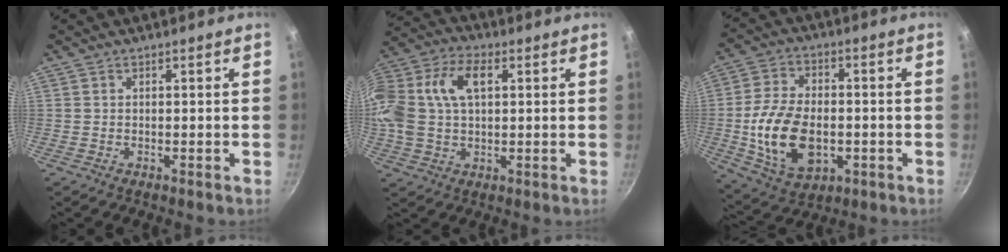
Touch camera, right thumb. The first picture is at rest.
{"total": 18.3, "force": [3.9, 11.0, 14.0], "torque": [-0.328, 0.030, 0.067]}
{"total": 16.0, "force": [-2.5, 9.9, 12.3], "torque": [-0.216, 0.005, -0.034]}